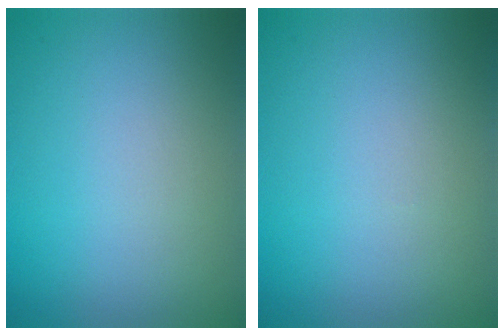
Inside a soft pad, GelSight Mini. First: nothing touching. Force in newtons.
{"total": 0.0}